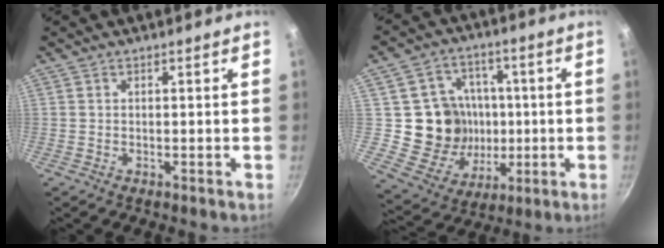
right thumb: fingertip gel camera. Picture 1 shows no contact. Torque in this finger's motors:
{"motor_torque": [0.84, 1.91, 0.49, -0.69, 0.00]}